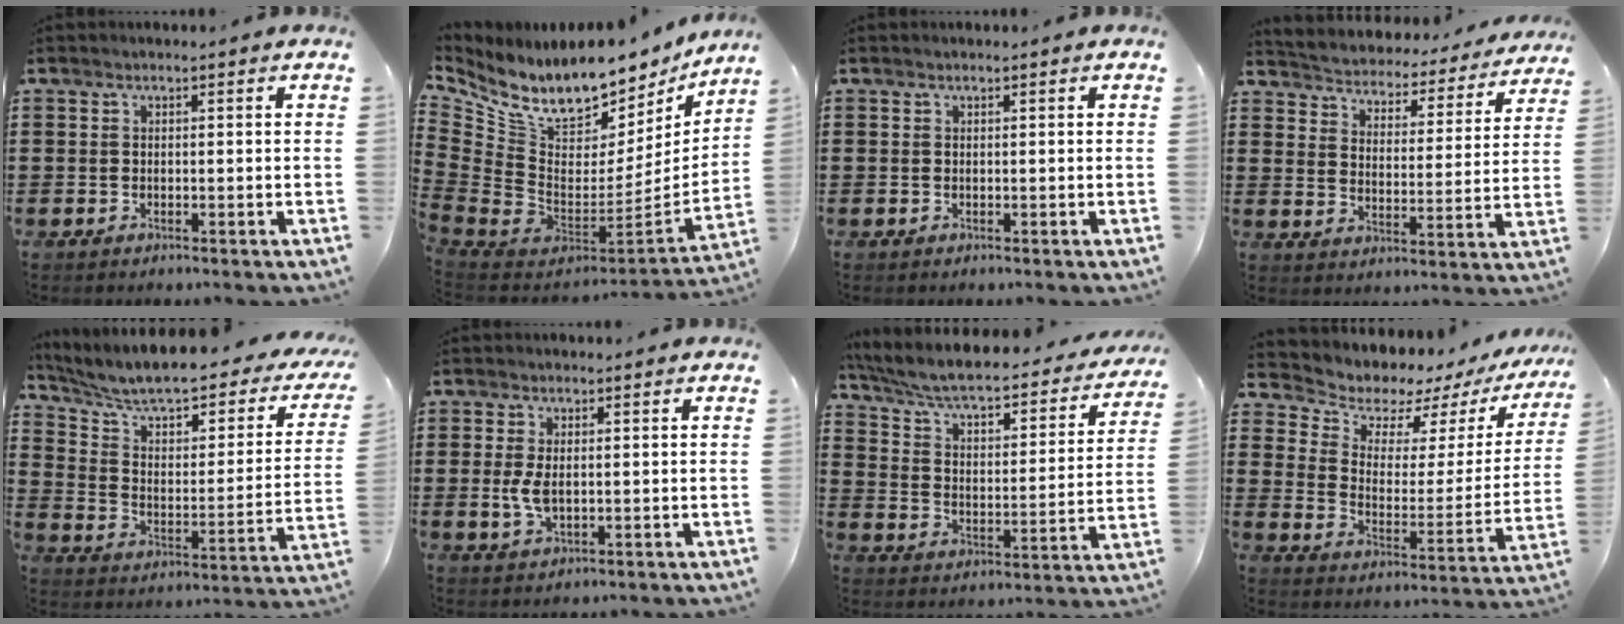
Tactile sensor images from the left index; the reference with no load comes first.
{"total": 10.9, "force": [8.5, 4.6, 5.0], "torque": [-0.125, -0.079, 0.152]}
{"total": 0.0}
{"total": 3.0, "force": [3.0, 0.3, -0.3], "torque": [-0.017, -0.033, 0.041]}
{"total": 7.3, "force": [5.8, 1.5, 4.1], "torque": [-0.108, -0.046, 0.096]}
{"total": 3.7, "force": [0.2, 1.9, 3.2], "torque": [-0.079, 0.000, -0.001]}
{"total": 5.3, "force": [4.2, 0.8, 3.1], "torque": [-0.079, -0.039, 0.064]}
{"total": 5.6, "force": [5.0, 2.4, 0.9], "torque": [-0.045, -0.045, 0.082]}